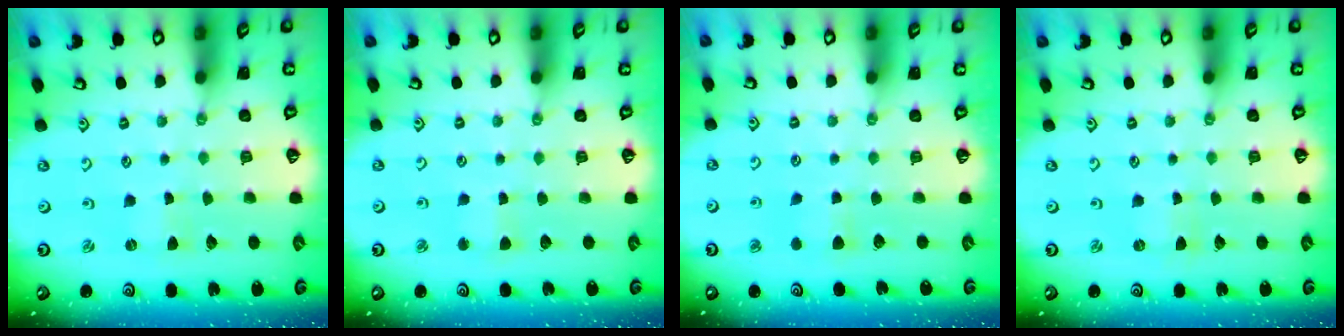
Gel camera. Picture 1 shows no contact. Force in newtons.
{"total": 2.7, "press": 2.6, "slide": 0.3}
{"total": 5.8, "press": 5.8, "slide": 0.5}
{"total": 0.6, "press": 0.6, "slide": 0.1}